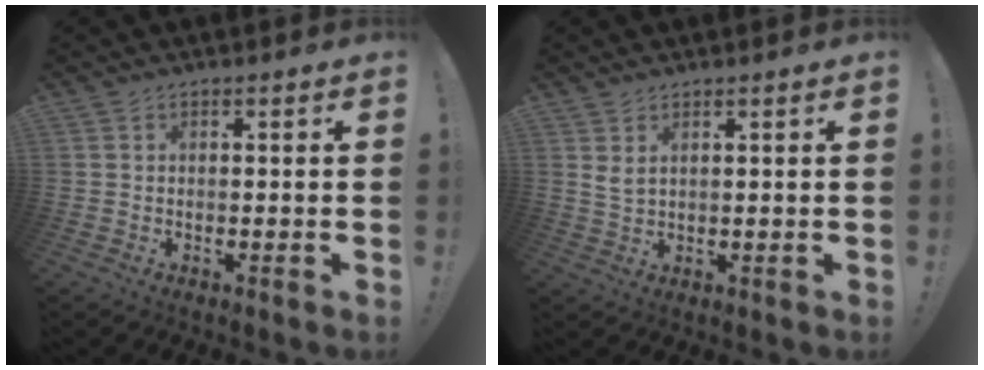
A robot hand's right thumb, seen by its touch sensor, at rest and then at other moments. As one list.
[{"total": 3.2, "force": [1.9, 1.2, 2.3], "torque": [-0.039, -0.007, 0.036]}]